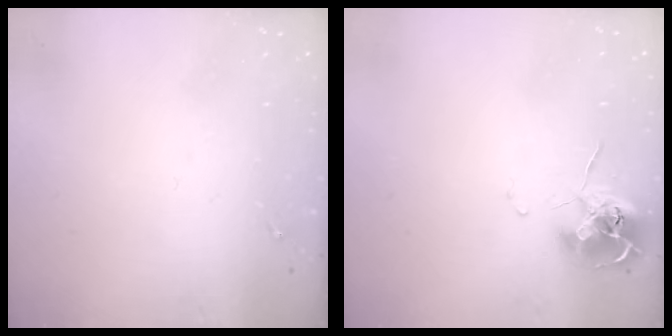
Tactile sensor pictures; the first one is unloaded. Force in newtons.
{"total": 10.4, "press": 10.4, "slide": 0.9}